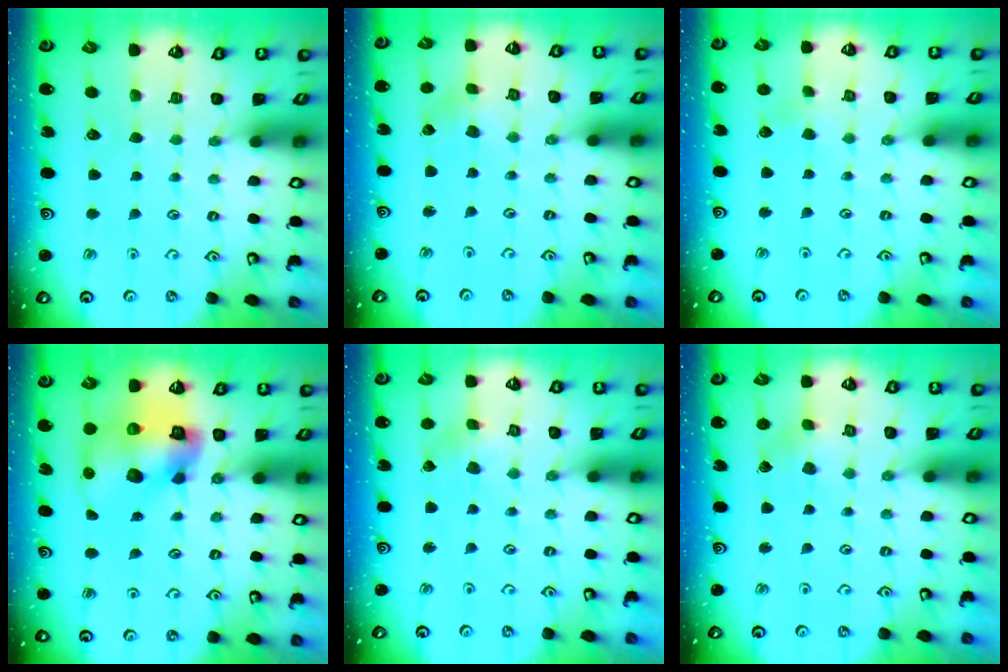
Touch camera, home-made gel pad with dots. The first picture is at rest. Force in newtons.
{"total": 0.8, "press": 0.8, "slide": 0.2}
{"total": 1.6, "press": 1.6, "slide": 0.0}
{"total": 15.0, "press": 14.8, "slide": 2.3}
{"total": 2.3, "press": 2.3, "slide": 0.2}
{"total": 3.0, "press": 3.0, "slide": 0.4}